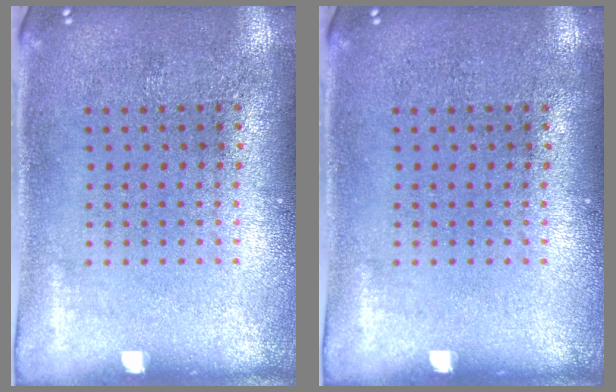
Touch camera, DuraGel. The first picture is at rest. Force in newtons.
{"total": 0.0}